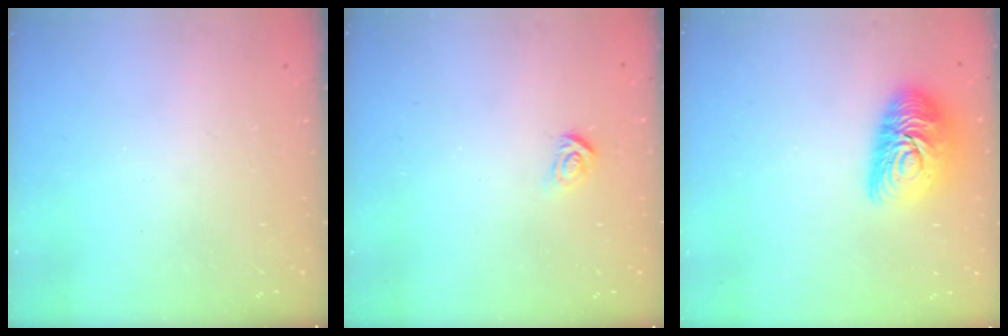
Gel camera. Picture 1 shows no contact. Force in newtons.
{"total": 3.2, "press": 3.2, "slide": 0.2}
{"total": 13.0, "press": 13.0, "slide": 0.8}